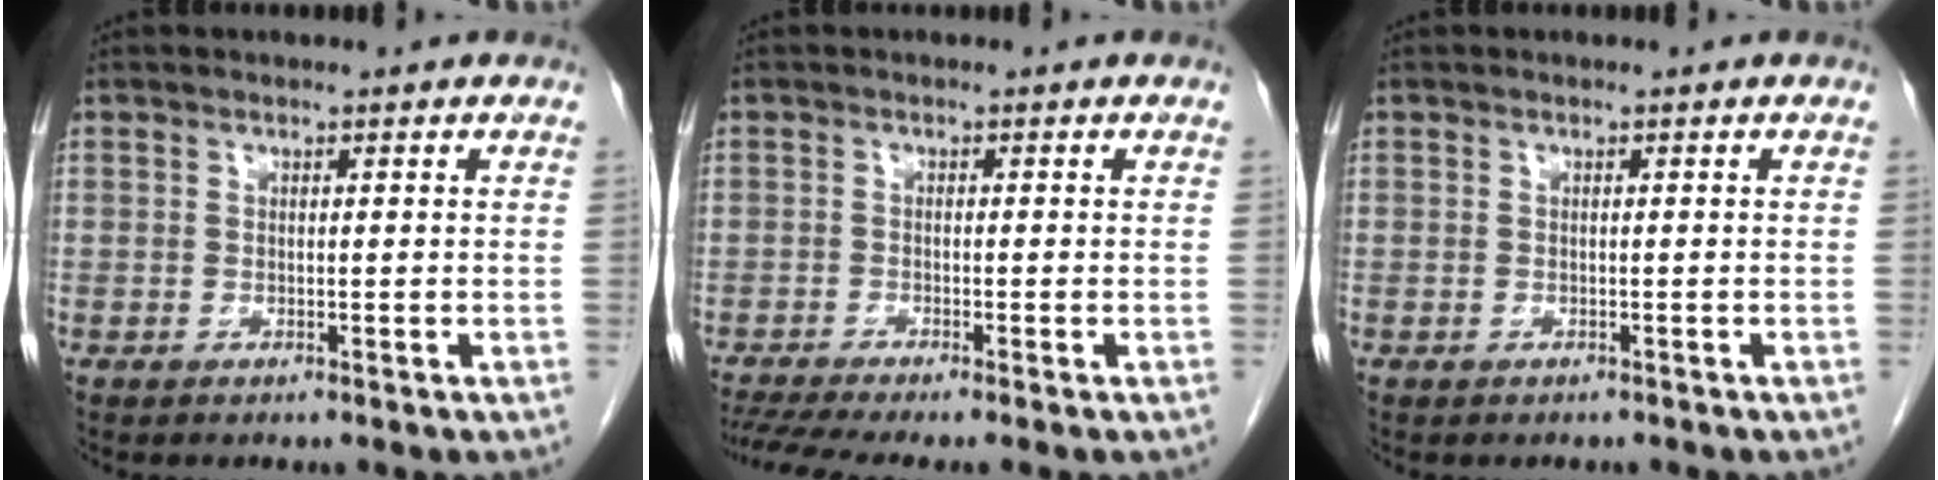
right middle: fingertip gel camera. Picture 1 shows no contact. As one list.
[{"total": 6.3, "force": [-5.3, -0.5, 3.4], "torque": [-0.059, -0.013, -0.089]}, {"total": 0.8, "force": [-0.6, 0.4, 0.1], "torque": [-0.012, 0.000, -0.009]}]